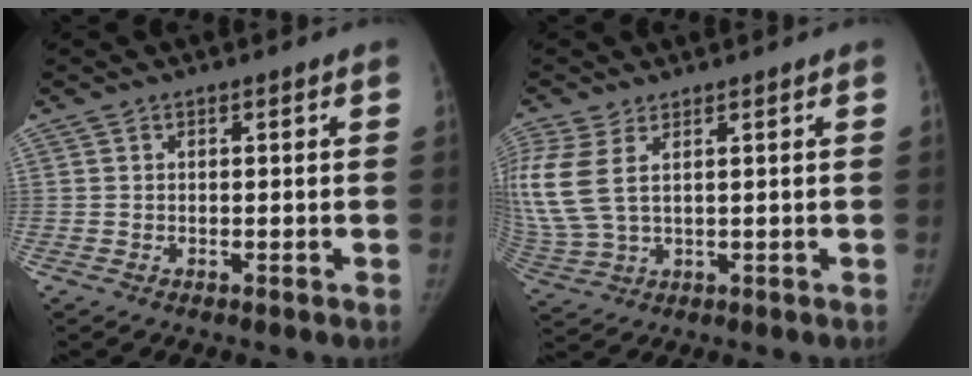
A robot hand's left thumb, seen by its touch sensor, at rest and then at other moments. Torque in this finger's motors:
{"motor_torque": [1.31, 1.20, 0.97, -0.96, 0.13]}